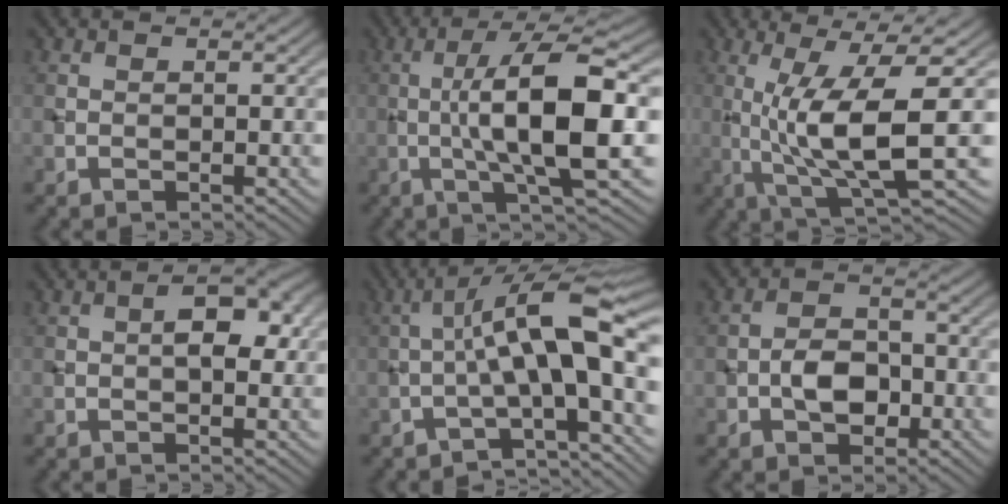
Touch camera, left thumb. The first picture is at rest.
{"total": 11.6, "force": [-0.7, 2.3, 11.4], "torque": [-0.183, 0.015, -0.015]}
{"total": 10.2, "force": [-0.4, 1.8, 10.0], "torque": [-0.187, 0.010, -0.001]}
{"total": 4.0, "force": [0.4, 1.9, 3.4], "torque": [-0.050, 0.005, -0.001]}
{"total": 11.0, "force": [-1.0, 2.5, 10.7], "torque": [-0.166, 0.033, -0.028]}
{"total": 4.7, "force": [-1.5, 3.1, 3.1], "torque": [-0.056, 0.005, -0.032]}